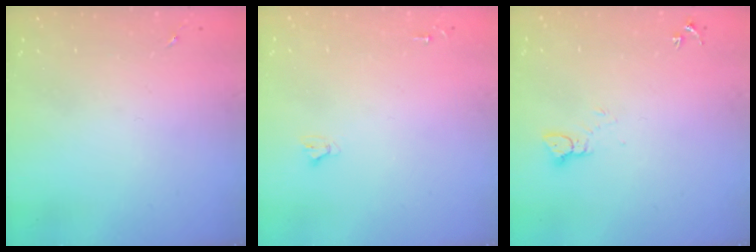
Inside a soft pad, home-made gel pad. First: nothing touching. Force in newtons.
{"total": 2.0, "press": 2.0, "slide": 0.2}
{"total": 2.6, "press": 2.6, "slide": 0.1}